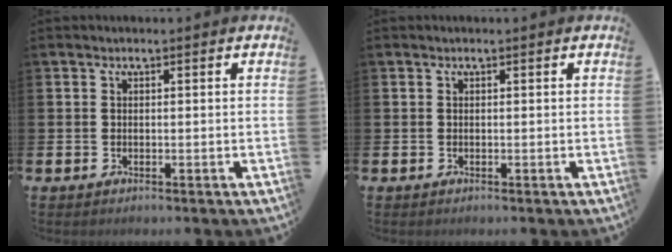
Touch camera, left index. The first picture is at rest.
{"total": 0.0}